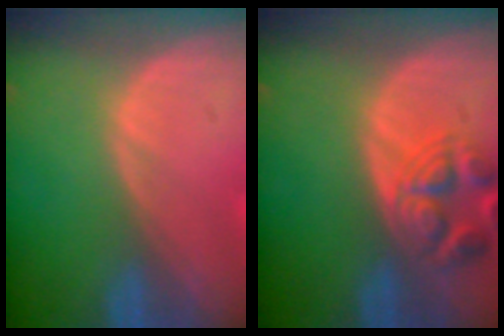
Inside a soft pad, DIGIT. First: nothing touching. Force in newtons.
{"total": 6.8, "press": 6.3, "slide": 2.6}